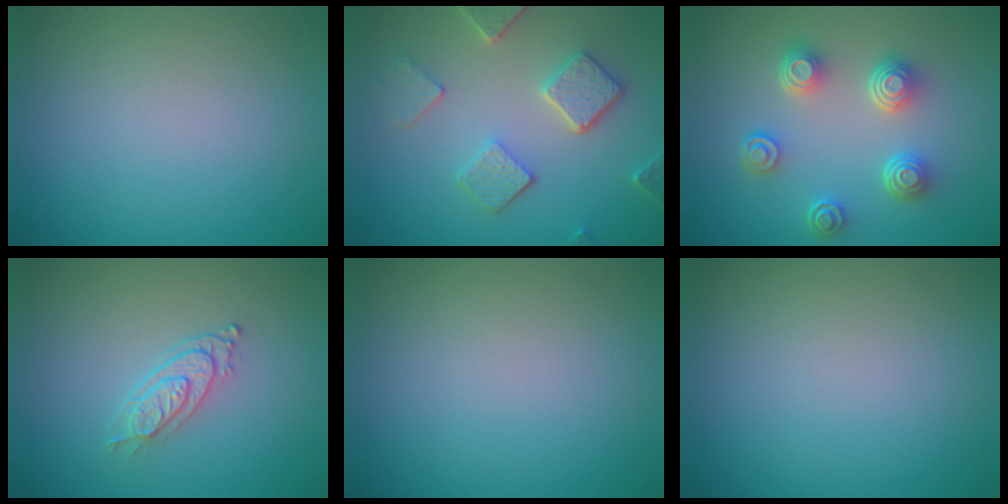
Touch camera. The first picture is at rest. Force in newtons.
{"total": 4.7, "press": 3.8, "slide": 2.8}
{"total": 4.6, "press": 3.6, "slide": 2.9}
{"total": 2.7, "press": 2.1, "slide": 1.6}
{"total": 0.0}
{"total": 0.0}